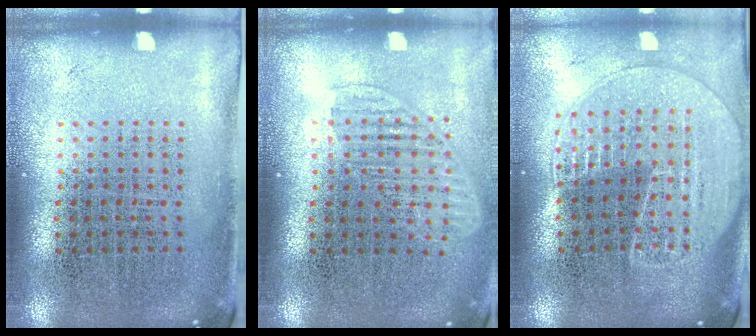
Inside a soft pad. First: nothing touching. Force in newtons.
{"total": 1.4, "press": 1.2, "slide": 0.8}
{"total": 1.8, "press": 1.7, "slide": 0.7}